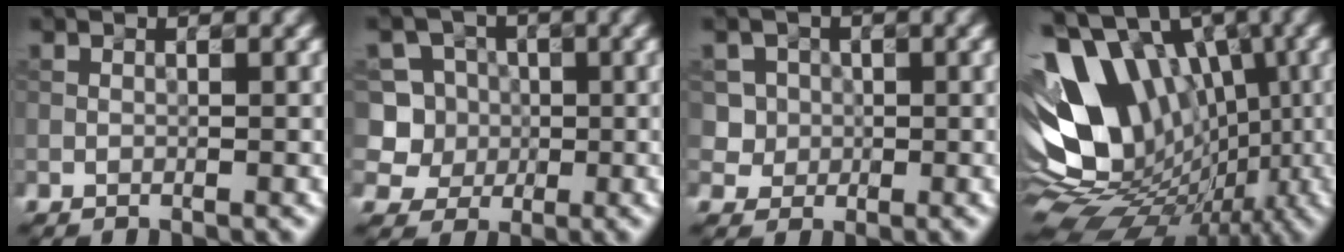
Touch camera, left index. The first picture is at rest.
{"total": 5.7, "force": [0.2, 5.5, 1.6], "torque": [-0.022, 0.025, -0.005]}
{"total": 3.8, "force": [0.8, 3.6, 1.1], "torque": [-0.012, 0.011, 0.017]}
{"total": 15.1, "force": [0.4, 11.2, 10.1], "torque": [-0.184, 0.015, 0.001]}